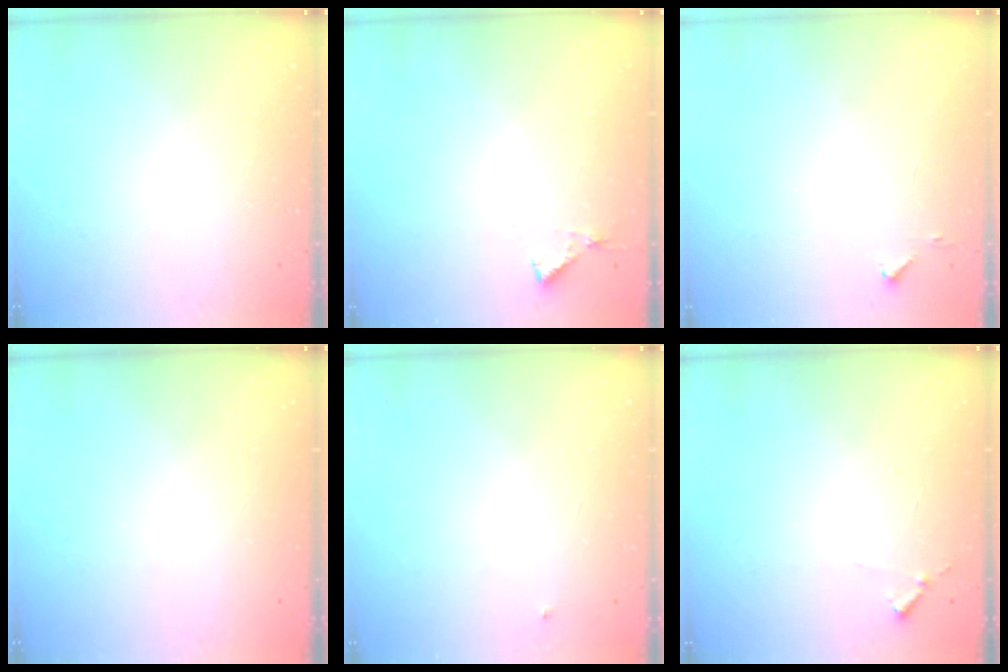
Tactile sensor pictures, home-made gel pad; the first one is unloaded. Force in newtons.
{"total": 4.1, "press": 4.1, "slide": 0.5}
{"total": 2.8, "press": 2.8, "slide": 0.4}
{"total": 0.0}
{"total": 3.0, "press": 2.9, "slide": 0.4}
{"total": 6.8, "press": 6.8, "slide": 0.6}